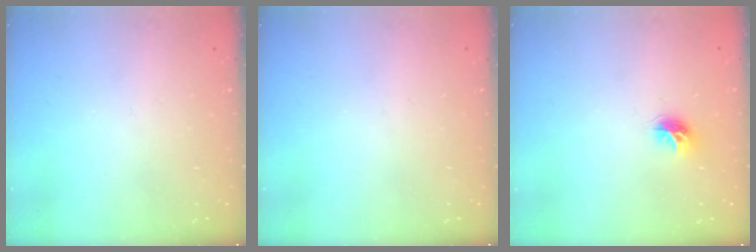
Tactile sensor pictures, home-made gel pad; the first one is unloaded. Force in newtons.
{"total": 0.0}
{"total": 6.8, "press": 6.8, "slide": 0.4}